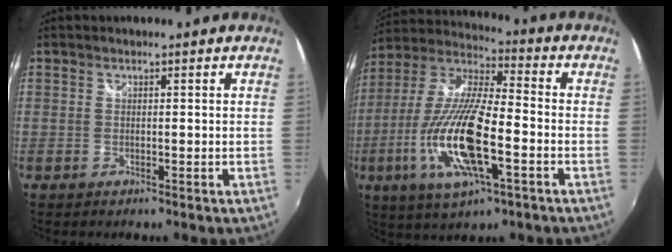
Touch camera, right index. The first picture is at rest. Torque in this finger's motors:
{"motor_torque": [2.14, 0.00, 1.05, 0.21]}